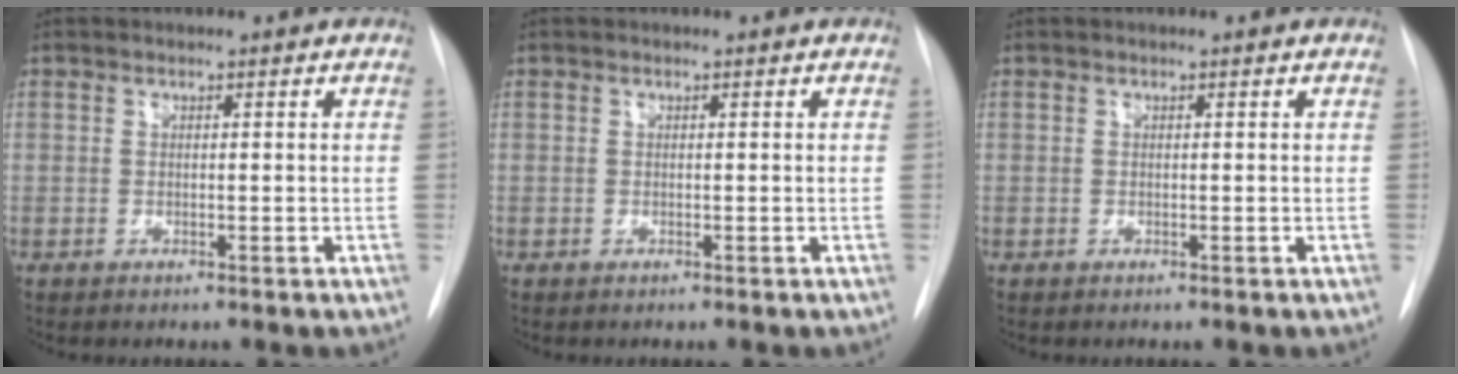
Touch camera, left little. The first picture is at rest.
{"total": 0.0}
{"total": 0.0}